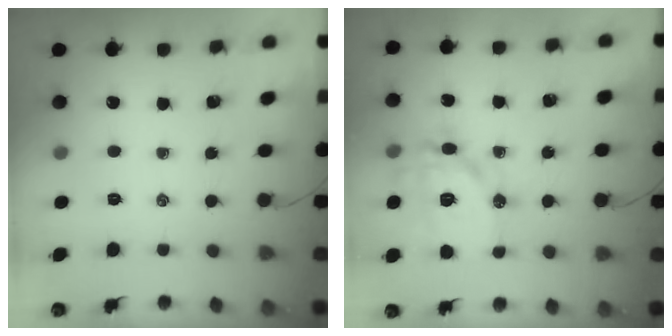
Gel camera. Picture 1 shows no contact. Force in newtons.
{"total": 15.9, "press": 15.8, "slide": 1.5}